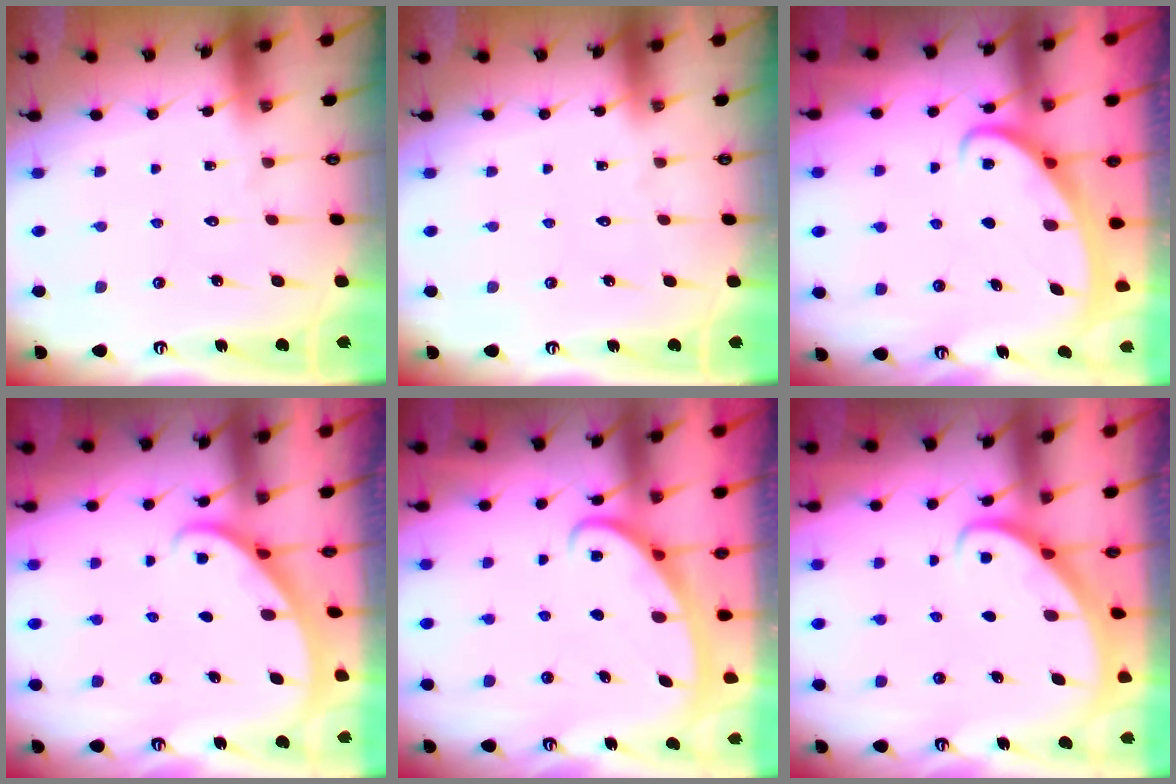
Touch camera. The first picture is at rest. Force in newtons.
{"total": 0.0}
{"total": 2.5, "press": 2.4, "slide": 0.3}
{"total": 2.2, "press": 2.2, "slide": 0.1}
{"total": 2.8, "press": 2.8, "slide": 0.4}
{"total": 2.7, "press": 2.7, "slide": 0.2}